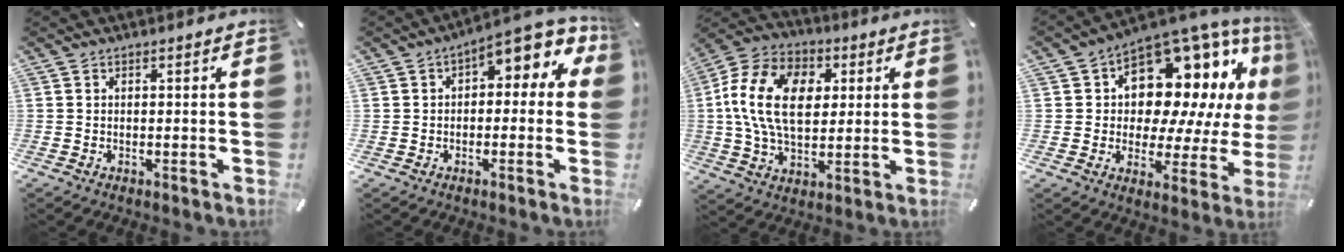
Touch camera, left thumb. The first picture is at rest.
{"total": 6.5, "force": [2.6, 4.6, 3.7], "torque": [-0.043, -0.025, 0.038]}
{"total": 17.9, "force": [2.3, 12.5, 12.6], "torque": [-0.260, 0.015, 0.038]}
{"total": 16.6, "force": [8.1, 10.6, 9.9], "torque": [-0.140, -0.070, 0.138]}